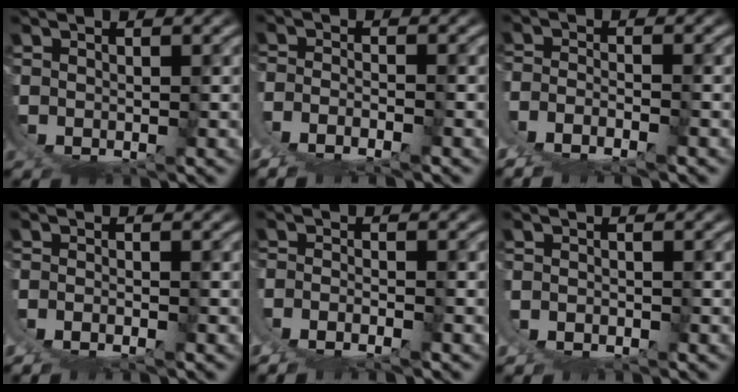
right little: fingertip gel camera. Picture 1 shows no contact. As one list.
[{"total": 5.4, "force": [-0.8, 4.4, 2.9], "torque": [-0.072, -0.018, -0.013]}, {"total": 6.3, "force": [-0.9, 5.3, 3.2], "torque": [-0.083, -0.020, -0.016]}, {"total": 1.9, "force": [-0.4, 1.2, 1.5], "torque": [-0.027, -0.003, -0.005]}, {"total": 3.8, "force": [-0.6, 3.0, 2.3], "torque": [-0.053, -0.014, -0.010]}, {"total": 1.6, "force": [0.1, 1.5, 0.7], "torque": [-0.020, 0.002, 0.000]}]